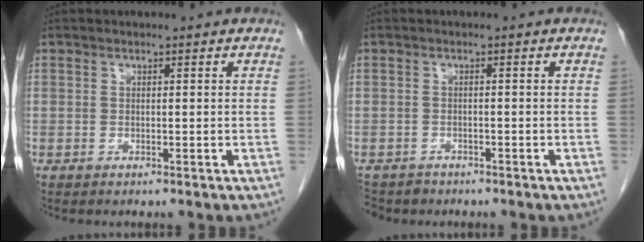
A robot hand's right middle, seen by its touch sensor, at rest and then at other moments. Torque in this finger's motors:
{"motor_torque": [-0.03, 0.09, 0.01, 0.00]}